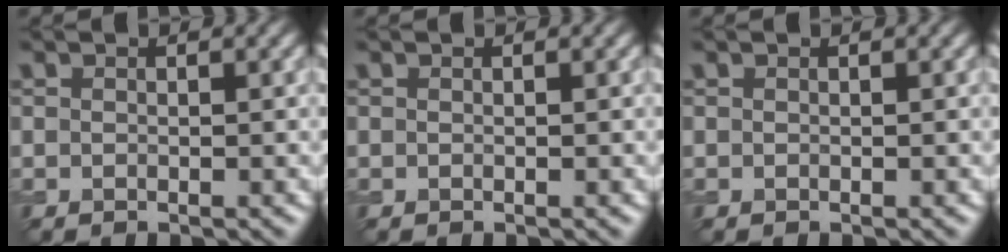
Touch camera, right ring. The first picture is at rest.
{"total": 0.0}
{"total": 0.0}